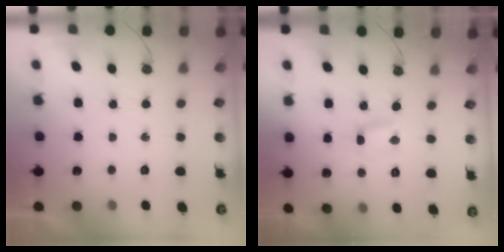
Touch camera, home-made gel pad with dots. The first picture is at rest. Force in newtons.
{"total": 0.6, "press": 0.3, "slide": 0.5}